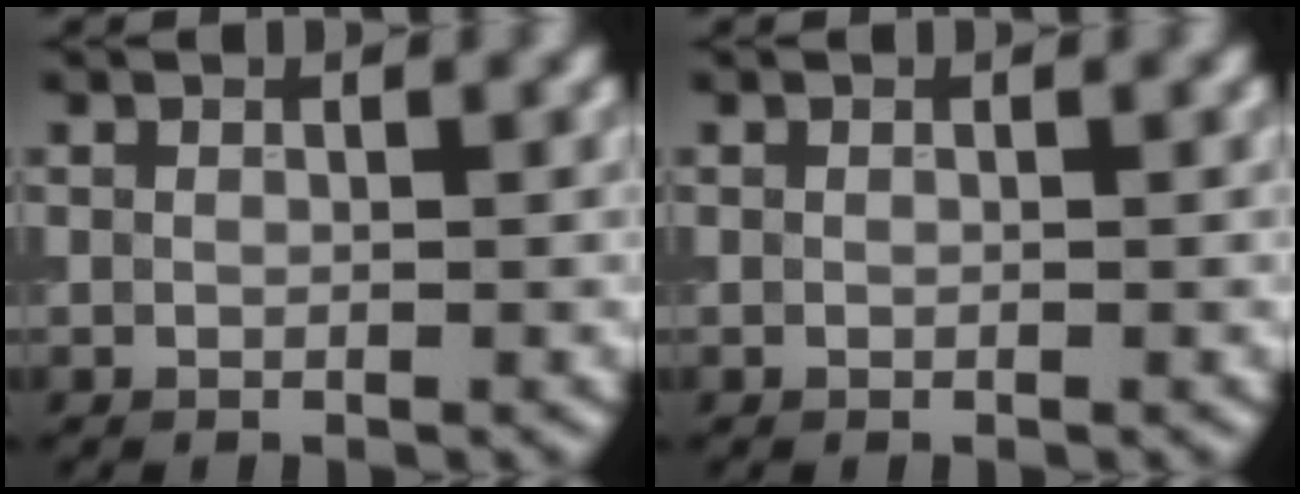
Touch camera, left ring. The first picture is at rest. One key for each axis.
{"total": 0.0}